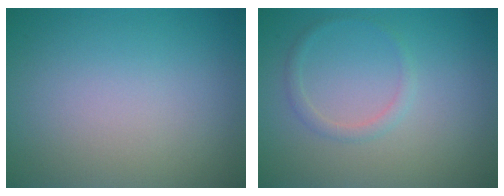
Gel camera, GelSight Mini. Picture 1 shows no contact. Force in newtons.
{"total": 1.2, "press": 1.2, "slide": 0.2}